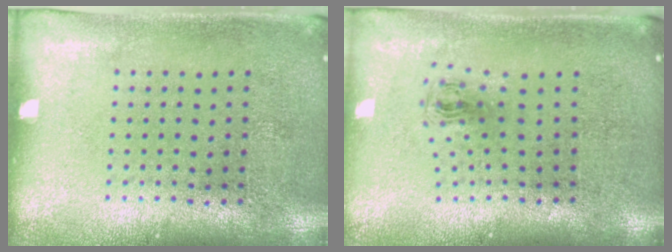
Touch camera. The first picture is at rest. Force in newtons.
{"total": 0.7, "press": 0.4, "slide": 0.6}